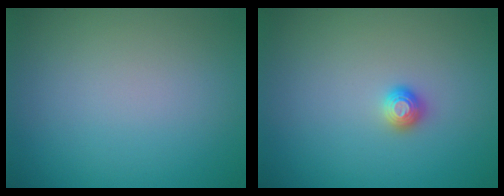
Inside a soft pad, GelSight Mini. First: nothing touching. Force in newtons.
{"total": 1.0, "press": 1.0, "slide": 0.1}